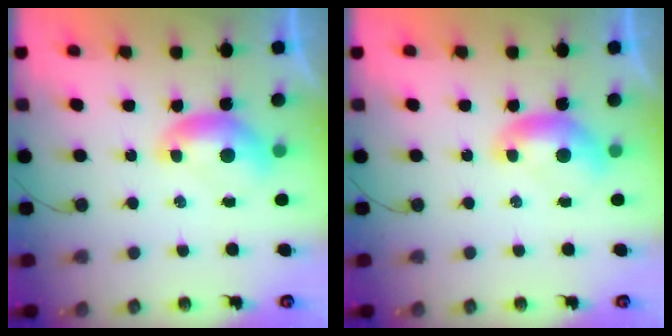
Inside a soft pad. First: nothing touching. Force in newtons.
{"total": 0.0}